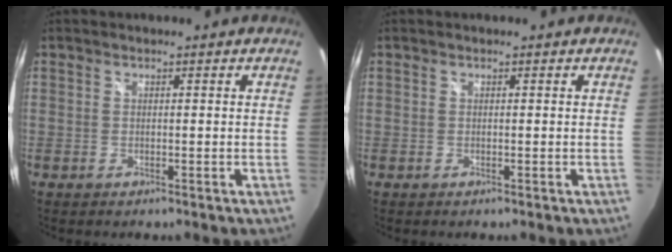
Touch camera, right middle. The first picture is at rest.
{"total": 0.0}